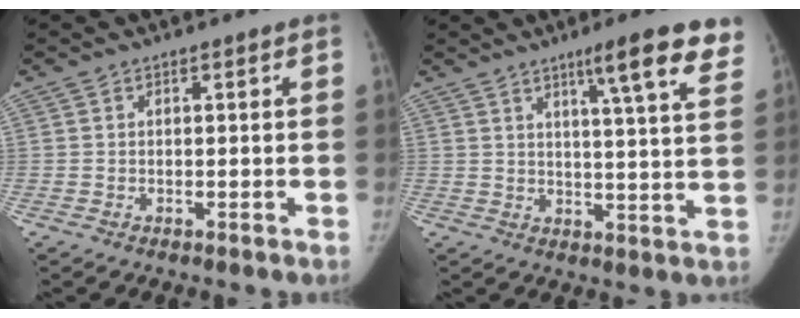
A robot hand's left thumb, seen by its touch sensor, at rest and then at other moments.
{"total": 12.5, "force": [8.1, 1.1, 9.5], "torque": [-0.117, -0.038, 0.101]}